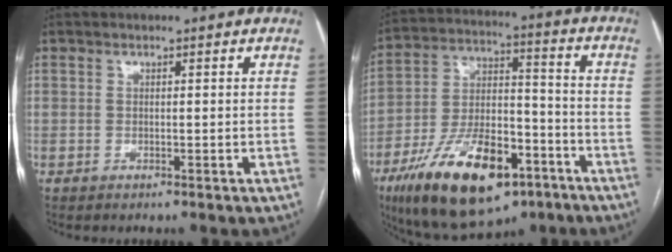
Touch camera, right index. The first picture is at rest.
{"total": 21.6, "force": [-12.2, 8.7, 15.5], "torque": [-0.289, 0.000, -0.202]}